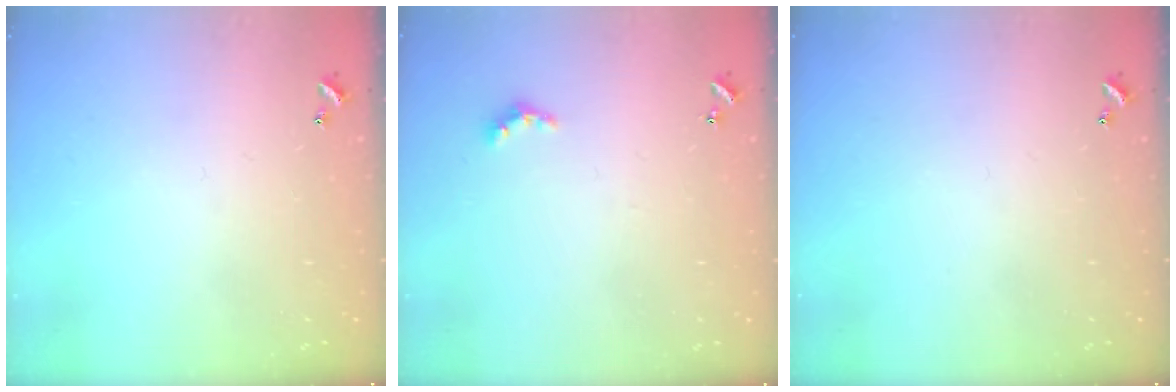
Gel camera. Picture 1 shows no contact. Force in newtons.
{"total": 2.4, "press": 2.3, "slide": 0.5}
{"total": 0.0}